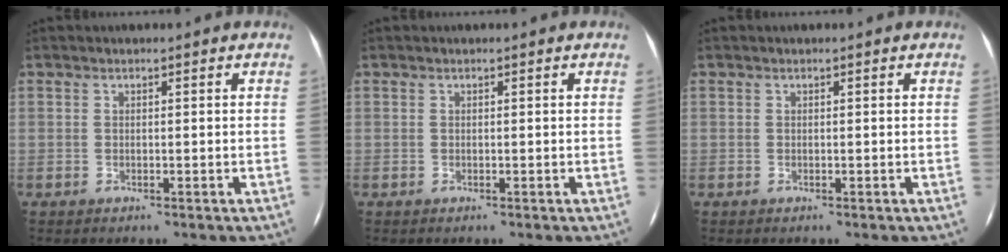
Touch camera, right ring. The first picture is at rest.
{"total": 0.0}
{"total": 0.0}